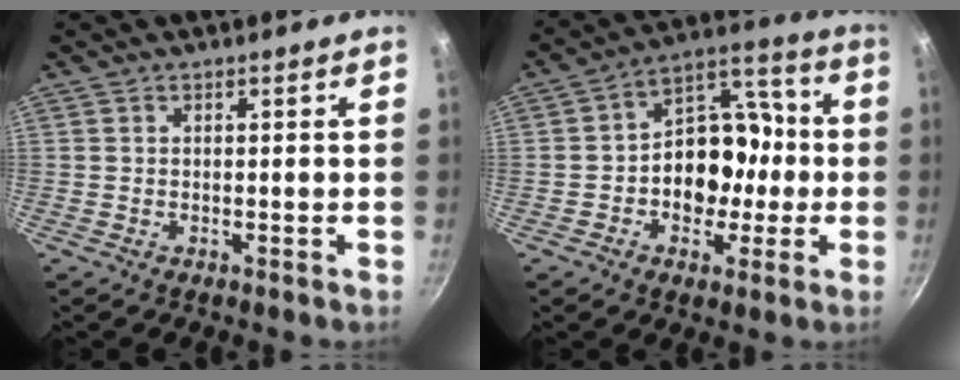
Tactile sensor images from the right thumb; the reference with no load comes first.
{"total": 14.2, "force": [-2.1, 10.7, 9.1], "torque": [-0.075, 0.049, -0.040]}